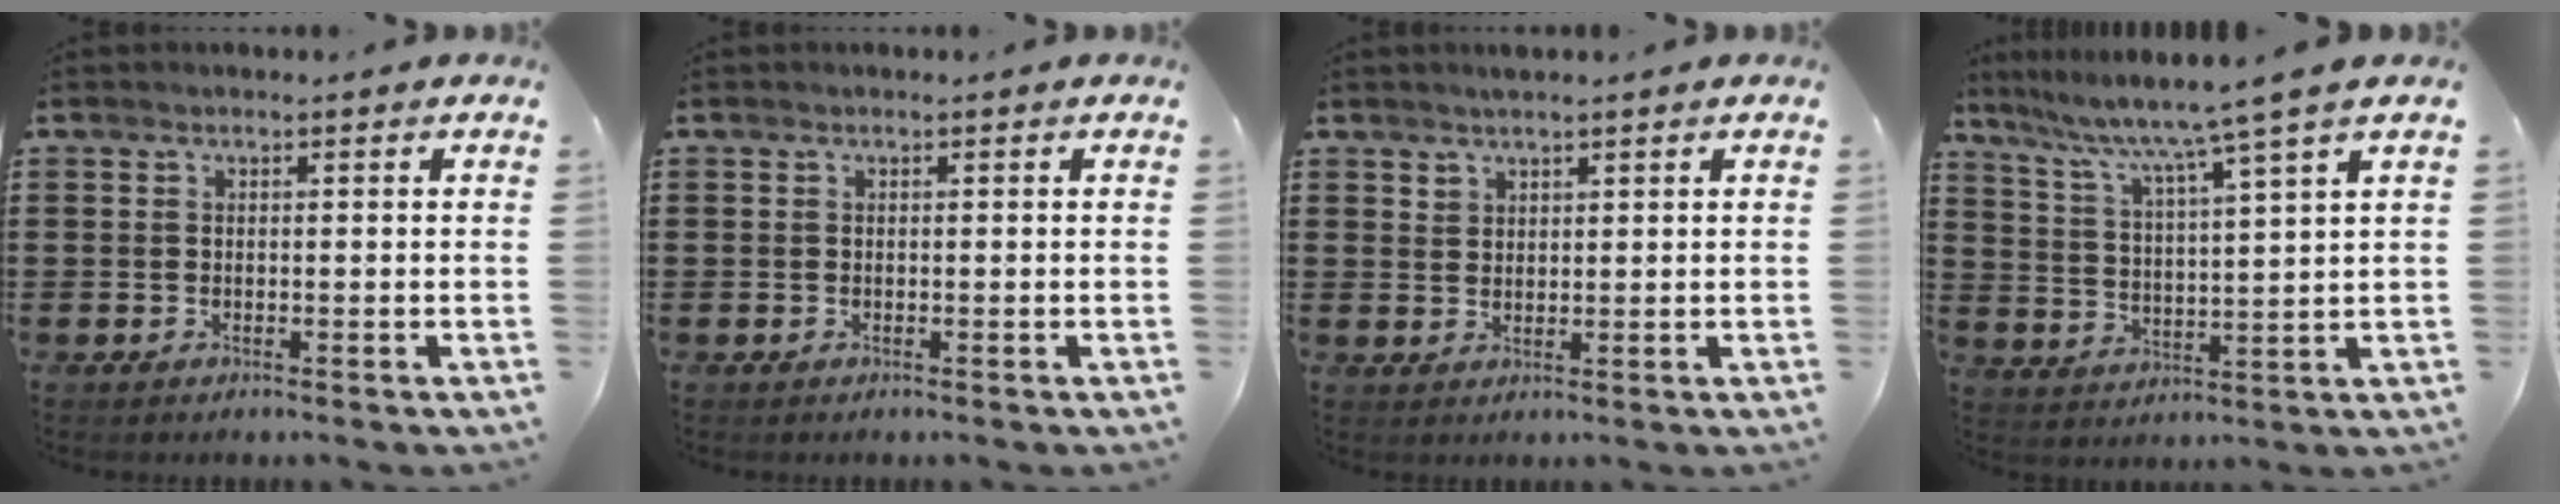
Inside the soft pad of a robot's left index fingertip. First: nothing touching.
{"total": 0.0}
{"total": 1.7, "force": [1.6, 0.6, 0.2], "torque": [-0.005, 0.001, 0.032]}
{"total": 6.7, "force": [5.4, -1.2, 3.8], "torque": [-0.096, -0.043, 0.081]}